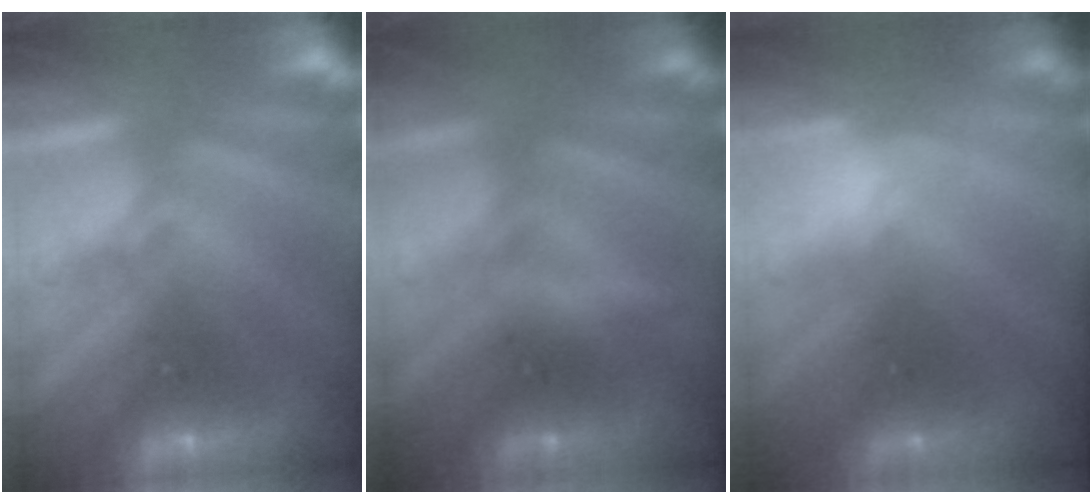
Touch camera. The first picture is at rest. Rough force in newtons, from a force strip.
{"total": 2.4}
{"total": 2.7}